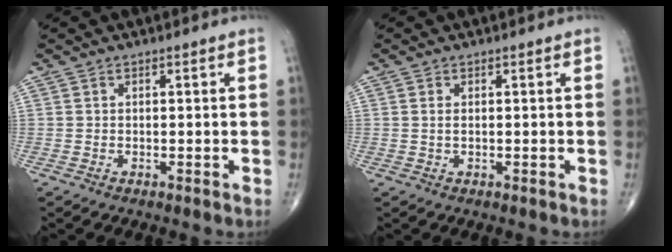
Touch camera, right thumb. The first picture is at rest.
{"total": 0.9, "force": [0.2, 0.4, 0.8], "torque": [-0.020, 0.001, 0.006]}